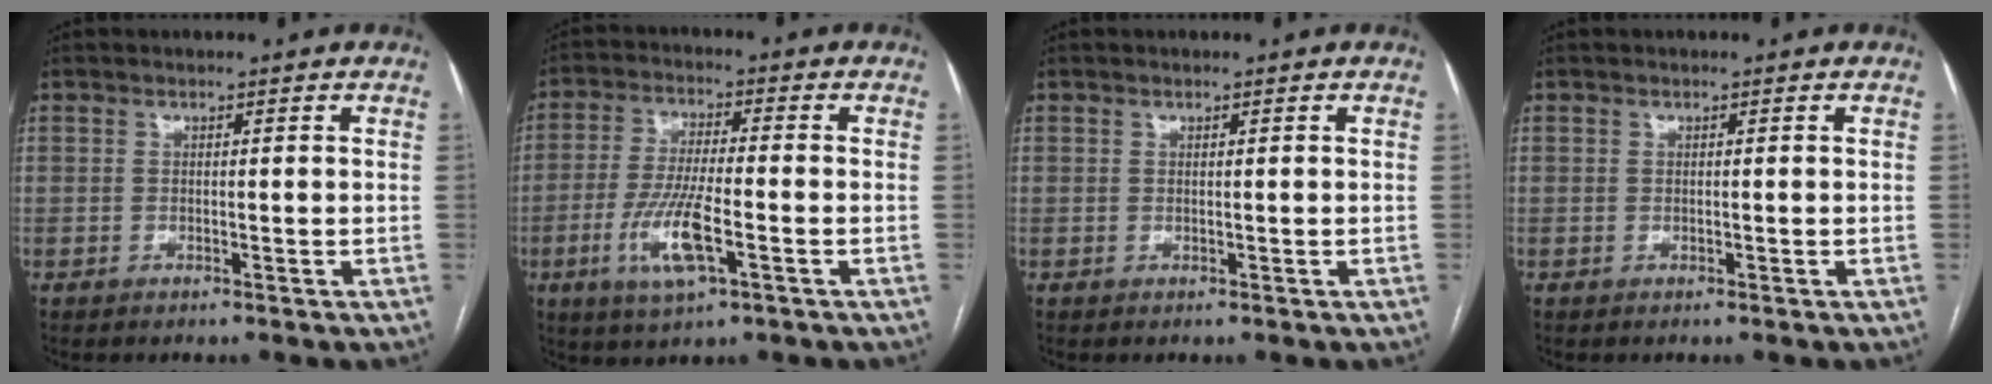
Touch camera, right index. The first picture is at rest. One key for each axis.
{"total": 9.6, "fx": -3.5, "fy": 1.6, "fz": 8.8, "tx": -0.181, "ty": -0.012, "tz": -0.064}
{"total": 0.0}
{"total": 0.0}